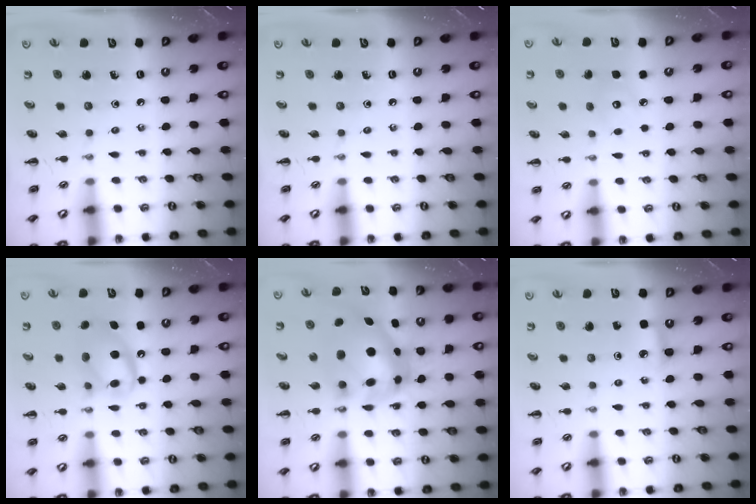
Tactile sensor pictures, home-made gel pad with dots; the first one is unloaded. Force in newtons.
{"total": 0.0}
{"total": 3.9, "press": 3.8, "slide": 0.8}
{"total": 13.8, "press": 13.7, "slide": 1.7}
{"total": 11.3, "press": 11.0, "slide": 2.8}
{"total": 4.9, "press": 4.6, "slide": 1.7}